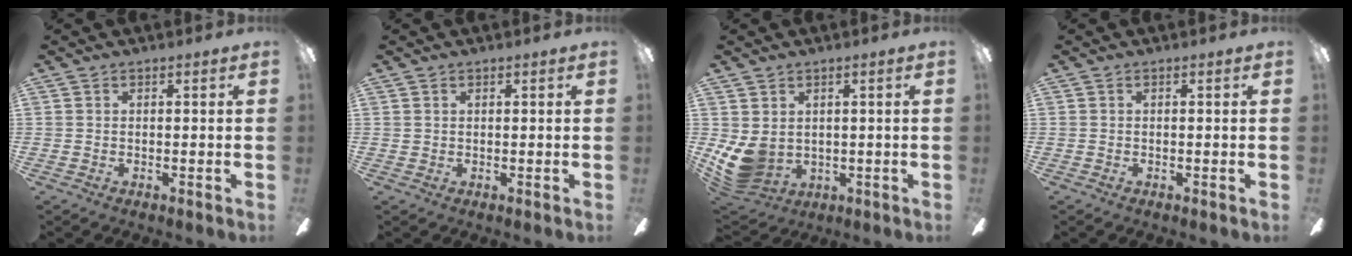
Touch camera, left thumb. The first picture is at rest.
{"total": 0.9, "force": [0.7, 0.6, 0.0], "torque": [-0.001, 0.001, 0.013]}
{"total": 7.9, "force": [0.5, 6.2, 4.9], "torque": [-0.137, -0.016, 0.012]}
{"total": 0.0}